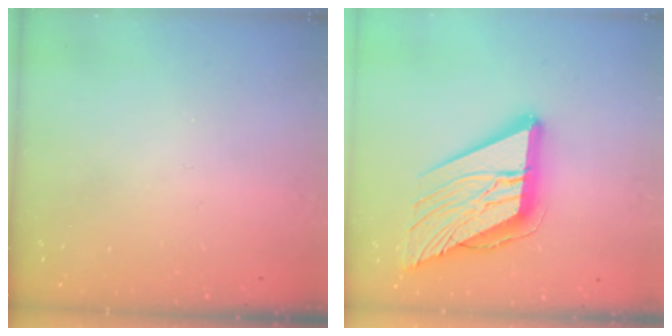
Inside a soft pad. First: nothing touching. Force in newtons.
{"total": 24.5, "press": 24.3, "slide": 3.0}